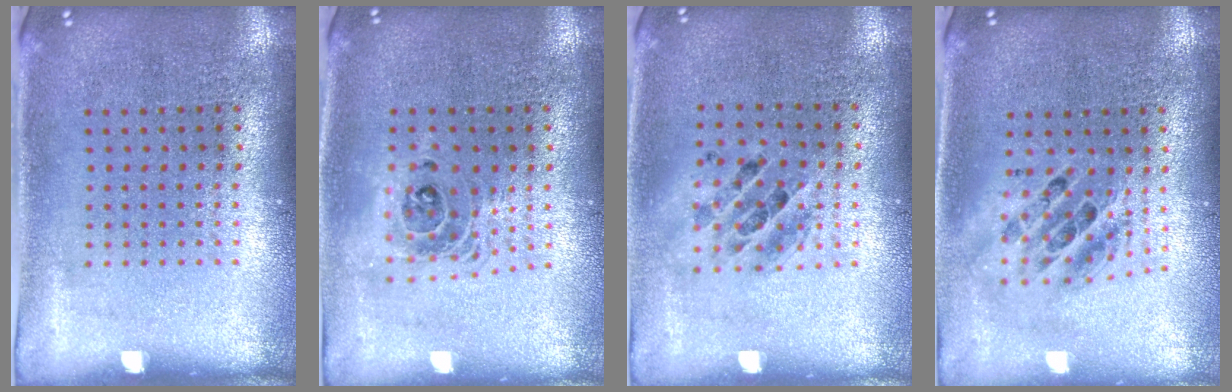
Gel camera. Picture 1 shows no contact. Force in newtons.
{"total": 1.5, "press": 1.3, "slide": 0.9}
{"total": 1.3, "press": 1.1, "slide": 0.5}
{"total": 1.8, "press": 1.4, "slide": 1.1}